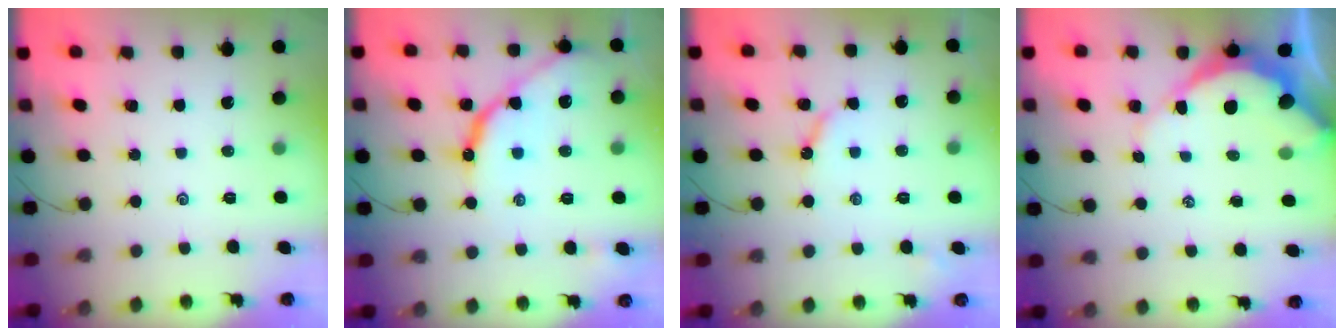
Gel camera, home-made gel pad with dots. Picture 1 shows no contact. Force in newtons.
{"total": 10.7, "press": 10.7, "slide": 0.9}
{"total": 5.1, "press": 5.1, "slide": 0.5}
{"total": 9.9, "press": 9.8, "slide": 1.1}